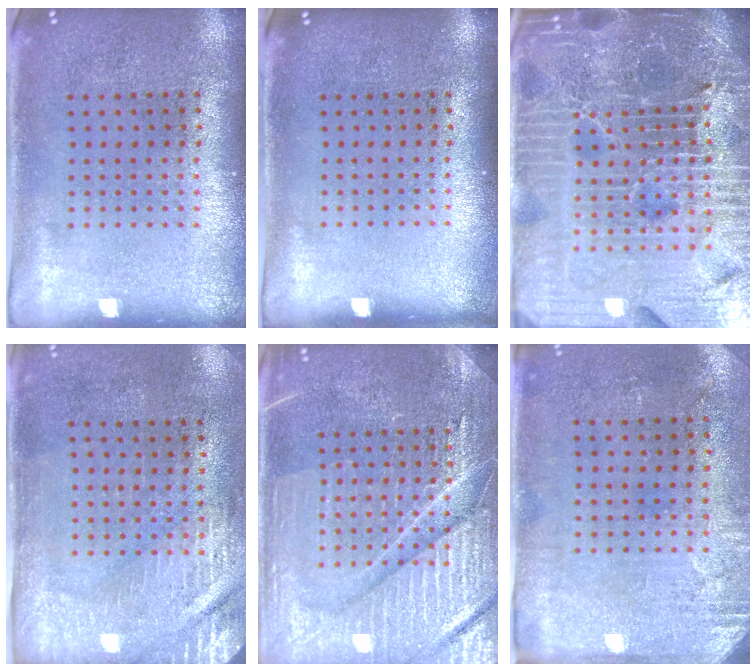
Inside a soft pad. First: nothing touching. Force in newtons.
{"total": 0.0}
{"total": 7.3, "press": 6.3, "slide": 3.7}
{"total": 2.9, "press": 2.5, "slide": 1.5}
{"total": 4.5, "press": 4.5, "slide": 0.6}
{"total": 2.8, "press": 2.4, "slide": 1.5}